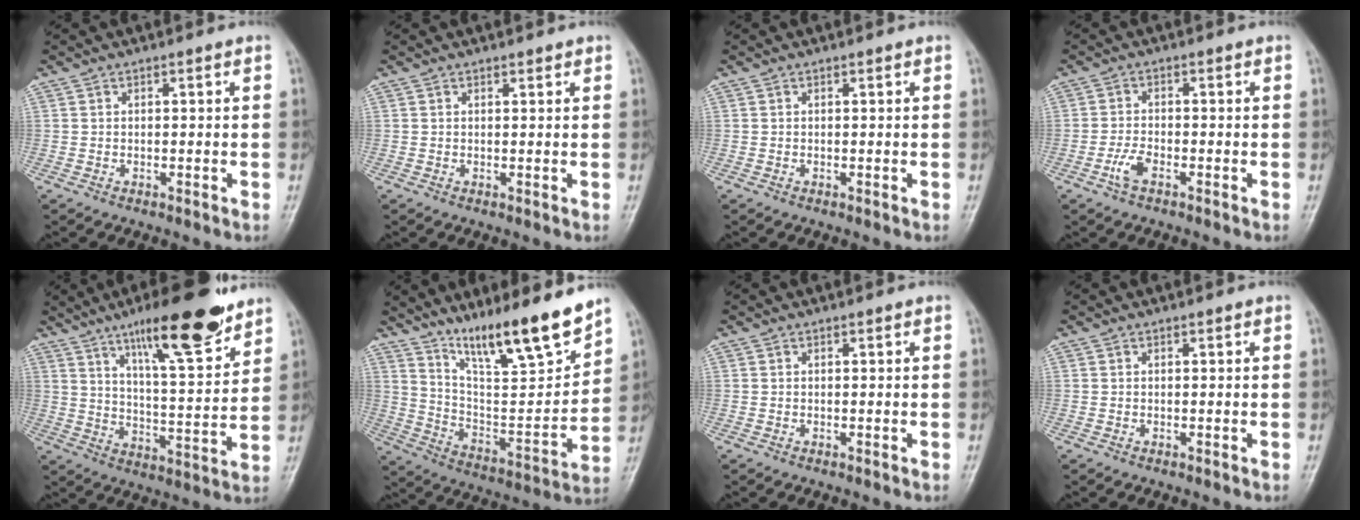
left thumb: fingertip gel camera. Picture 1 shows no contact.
{"total": 0.8, "force": [0.6, 0.3, 0.2], "torque": [-0.003, -0.005, 0.008]}
{"total": 0.0}
{"total": 3.0, "force": [-1.7, 1.3, 2.2], "torque": [-0.051, 0.009, -0.035]}
{"total": 18.2, "force": [12.1, 4.0, 13.0], "torque": [-0.175, -0.065, 0.195]}
{"total": 17.8, "force": [13.6, 2.5, 11.2], "torque": [-0.154, -0.084, 0.243]}
{"total": 0.0}
{"total": 0.0}